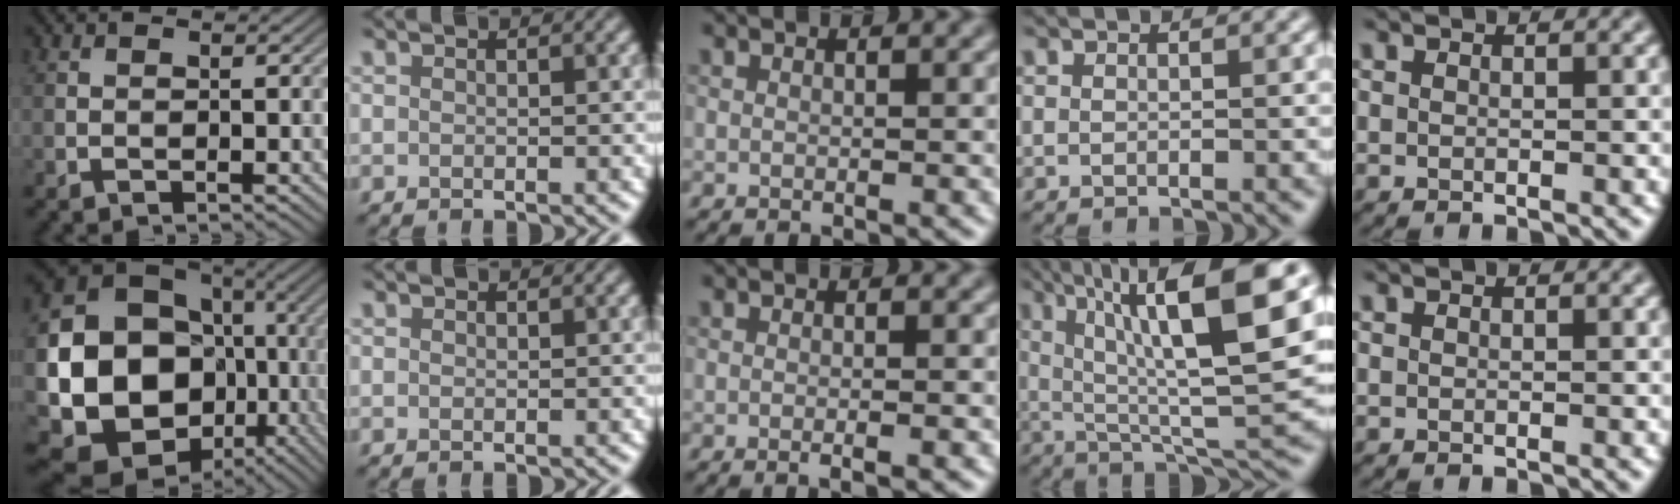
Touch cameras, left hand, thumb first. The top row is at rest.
{"thumb": {"total": 21.6, "force": [-3.2, 18.5, 10.7], "torque": [-0.224, -0.059, -0.044]}, "middle": {"total": 1.4, "force": [-0.7, 0.1, 1.2], "torque": [-0.020, 0.003, -0.007]}, "ring": {"total": 13.0, "force": [4.5, 3.1, 11.8], "torque": [-0.187, 0.015, 0.080]}}